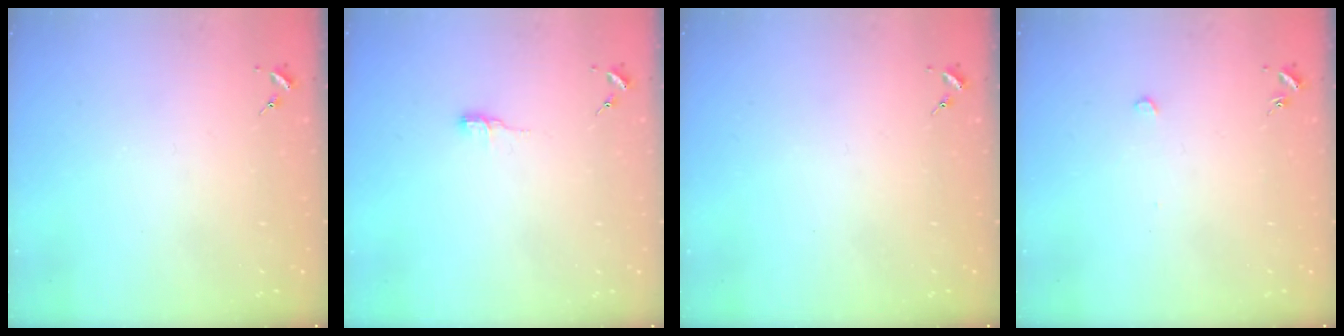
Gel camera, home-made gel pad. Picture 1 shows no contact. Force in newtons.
{"total": 5.1, "press": 5.0, "slide": 0.5}
{"total": 0.0}
{"total": 2.7, "press": 2.6, "slide": 0.3}